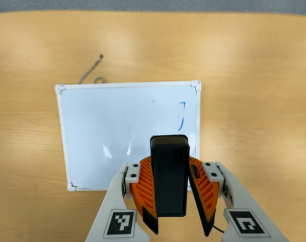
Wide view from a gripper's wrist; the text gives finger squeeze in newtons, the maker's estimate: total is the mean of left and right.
{"total": 8.3, "left": 8.2, "right": 8.4}